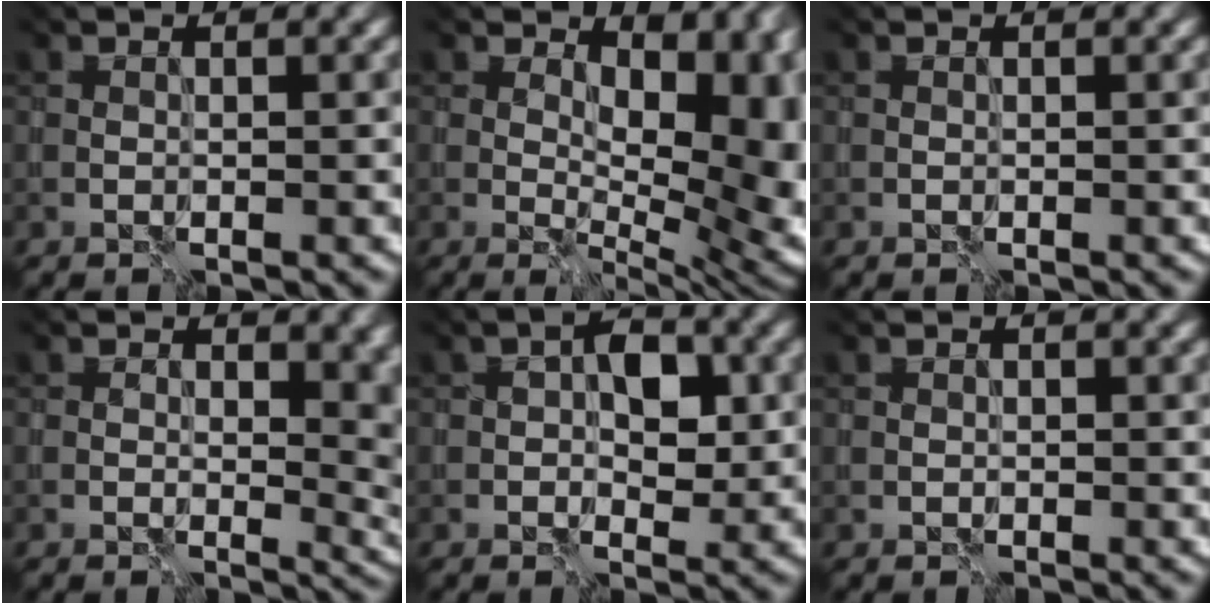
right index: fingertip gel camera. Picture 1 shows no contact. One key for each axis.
{"total": 13.5, "fx": 2.2, "fy": 7.9, "fz": 10.7, "tx": -0.098, "ty": -0.004, "tz": 0.056}
{"total": 0.0}
{"total": 6.6, "fx": 0.9, "fy": 3.6, "fz": 5.4, "tx": -0.047, "ty": -0.003, "tz": 0.010}
{"total": 3.8, "fx": 0.1, "fy": 2.1, "fz": 3.1, "tx": -0.043, "ty": 0.006, "tz": -0.001}
{"total": 0.0}